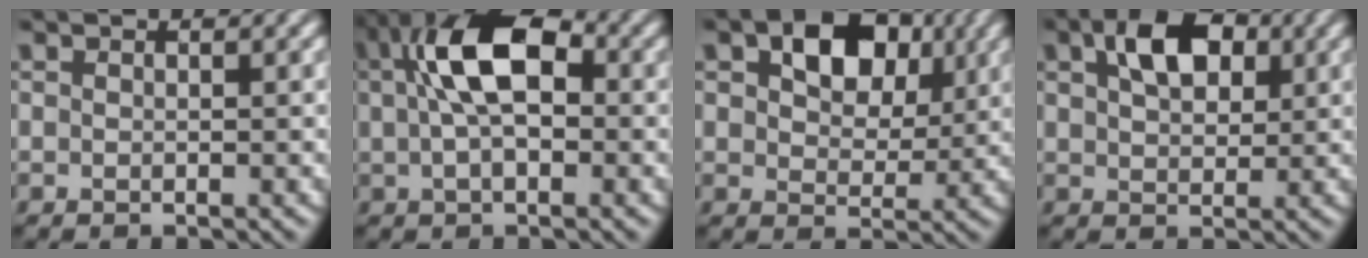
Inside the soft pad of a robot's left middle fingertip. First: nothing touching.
{"total": 7.7, "force": [1.5, 3.9, 6.5], "torque": [-0.126, 0.019, 0.021]}
{"total": 6.1, "force": [2.1, 4.1, 4.0], "torque": [-0.078, 0.000, 0.024]}
{"total": 4.8, "force": [1.8, 2.9, 3.3], "torque": [-0.066, 0.007, 0.032]}